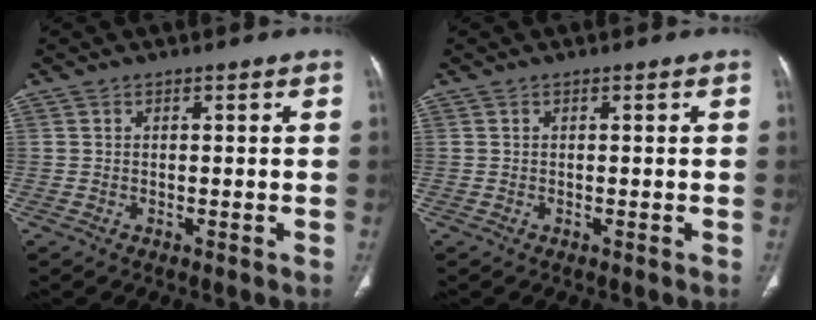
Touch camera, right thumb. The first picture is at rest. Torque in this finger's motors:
{"motor_torque": [-0.27, 0.02, 0.50, -0.39, -0.01]}